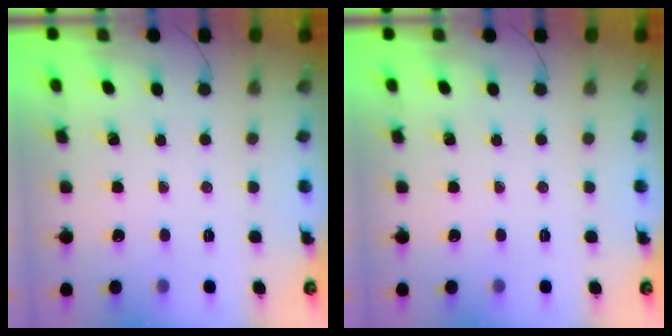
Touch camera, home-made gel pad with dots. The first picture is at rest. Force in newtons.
{"total": 0.0}